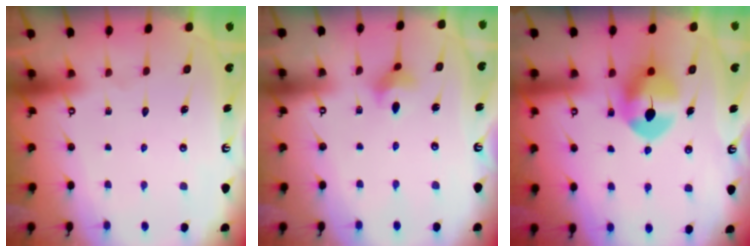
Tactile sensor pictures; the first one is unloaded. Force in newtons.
{"total": 3.4, "press": 3.4, "slide": 0.5}
{"total": 8.7, "press": 8.6, "slide": 1.5}